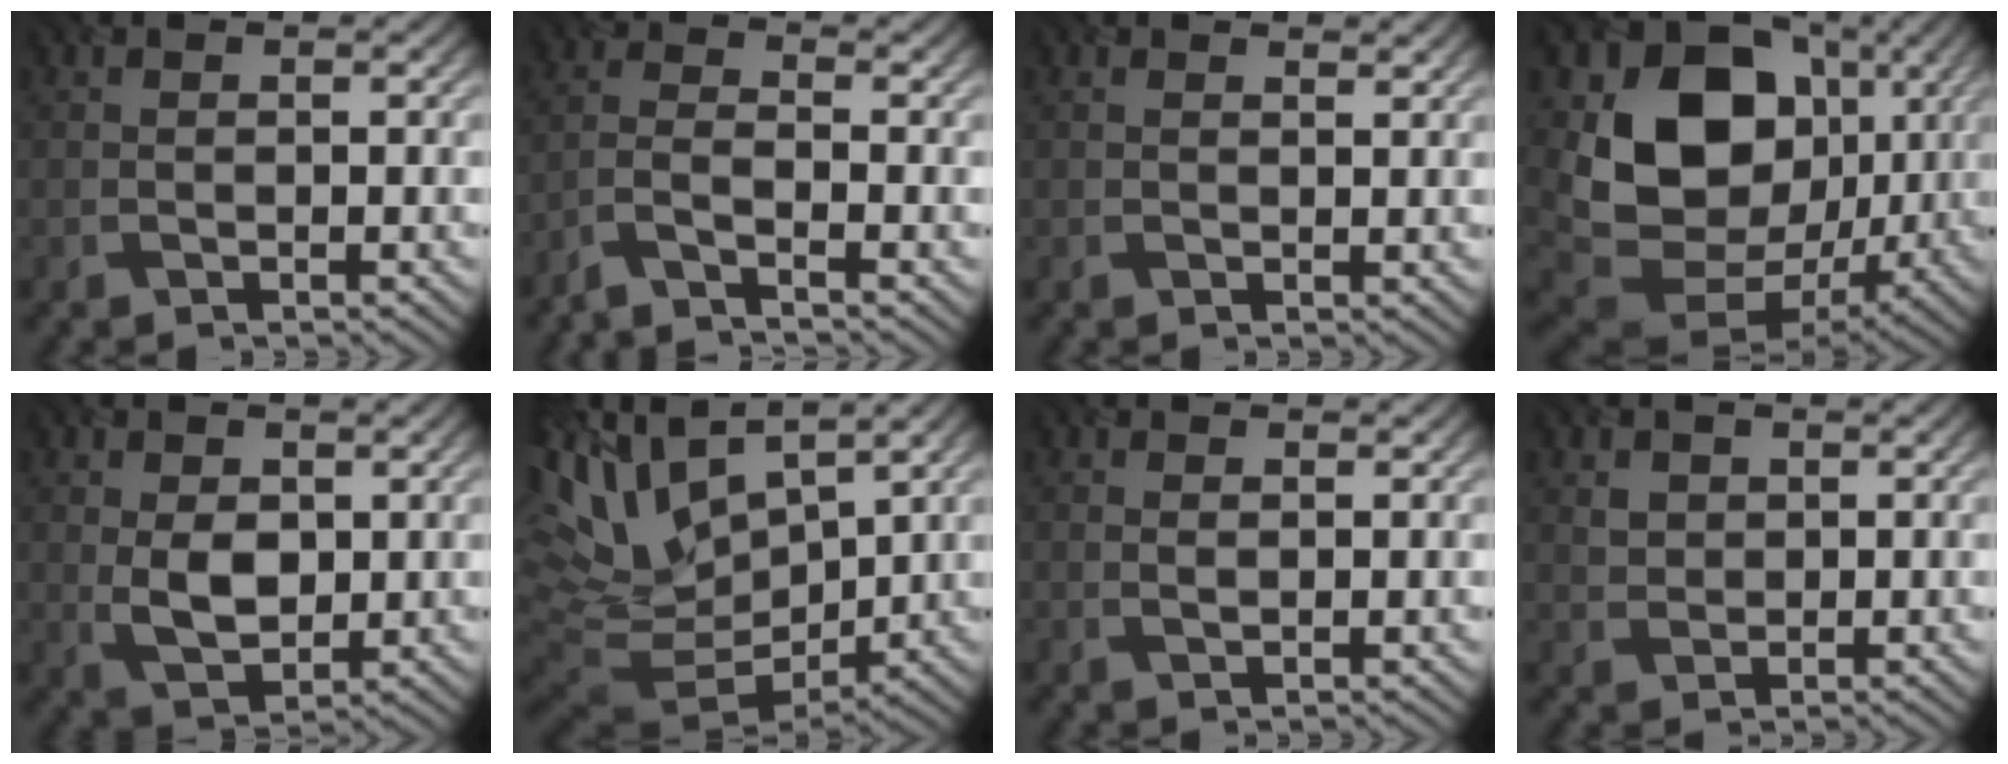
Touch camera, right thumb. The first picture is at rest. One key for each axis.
{"total": 3.7, "fx": -2.9, "fy": 0.5, "fz": 2.3, "tx": -0.045, "ty": 0.000, "tz": -0.074}
{"total": 1.5, "fx": 1.2, "fy": 0.5, "fz": 0.7, "tx": -0.019, "ty": -0.004, "tz": 0.020}
{"total": 17.7, "fx": 2.3, "fy": 14.1, "fz": 10.5, "tx": -0.228, "ty": -0.036, "tz": 0.057}
{"total": 5.3, "fx": 0.9, "fy": 3.5, "fz": 3.9, "tx": -0.084, "ty": -0.006, "tz": 0.021}
{"total": 14.9, "fx": 6.1, "fy": 7.5, "fz": 11.3, "tx": -0.255, "ty": 0.004, "tz": 0.131}
{"total": 1.1, "fx": 0.7, "fy": 0.5, "fz": 0.8, "tx": -0.022, "ty": -0.004, "tz": 0.015}
{"total": 2.3, "fx": 1.2, "fy": 1.7, "fz": 0.9, "tx": -0.024, "ty": -0.003, "tz": 0.023}